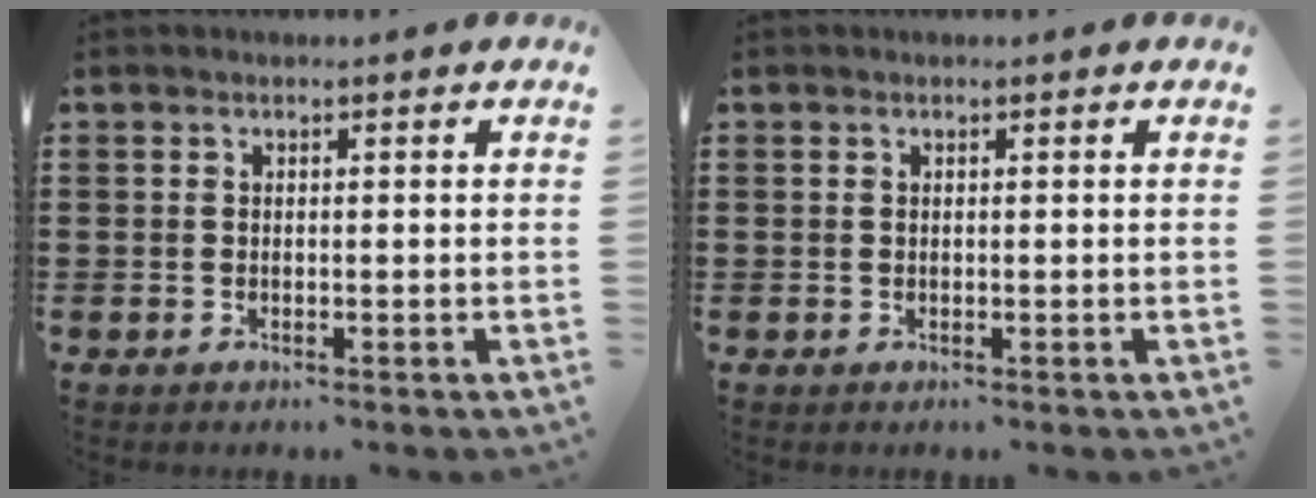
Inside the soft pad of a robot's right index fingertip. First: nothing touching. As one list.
[{"total": 0.0}]